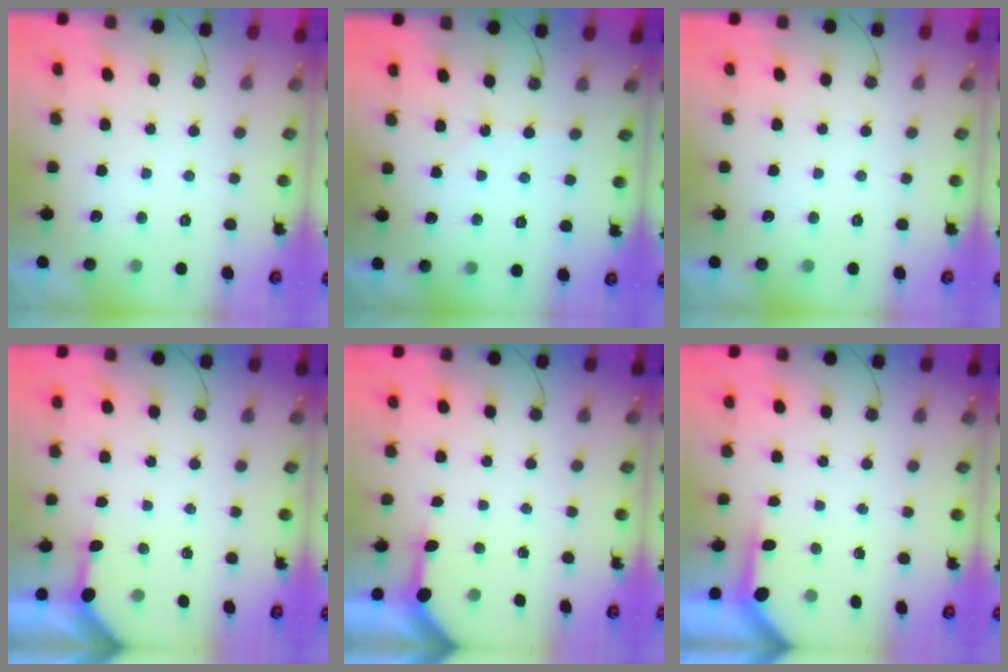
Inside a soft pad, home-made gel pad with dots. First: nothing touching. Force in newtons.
{"total": 2.5, "press": 2.5, "slide": 0.5}
{"total": 0.0}
{"total": 2.8, "press": 2.8, "slide": 0.2}
{"total": 3.4, "press": 3.3, "slide": 0.4}
{"total": 3.3, "press": 3.3, "slide": 0.3}